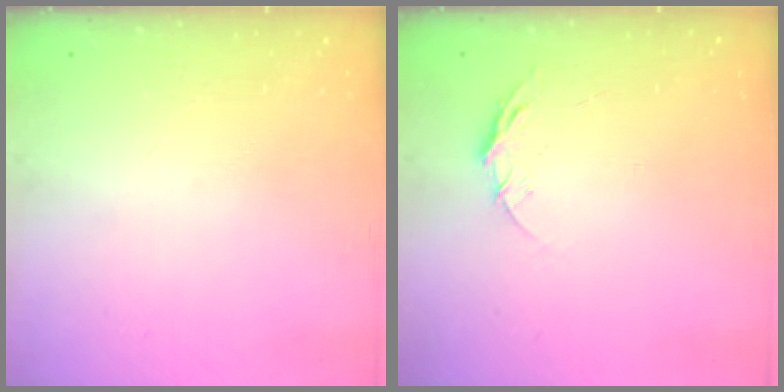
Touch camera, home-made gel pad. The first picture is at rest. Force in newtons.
{"total": 6.5, "press": 6.5, "slide": 0.6}